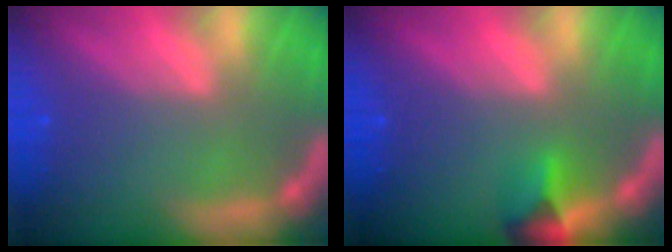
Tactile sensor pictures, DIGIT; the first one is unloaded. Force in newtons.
{"total": 2.4}